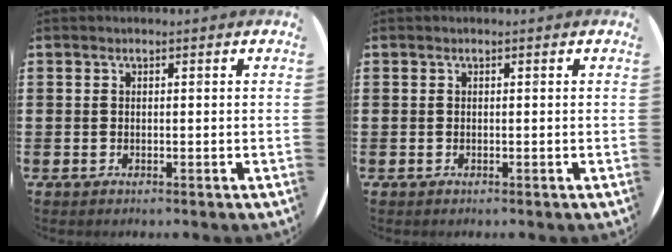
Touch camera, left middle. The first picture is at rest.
{"total": 0.0}